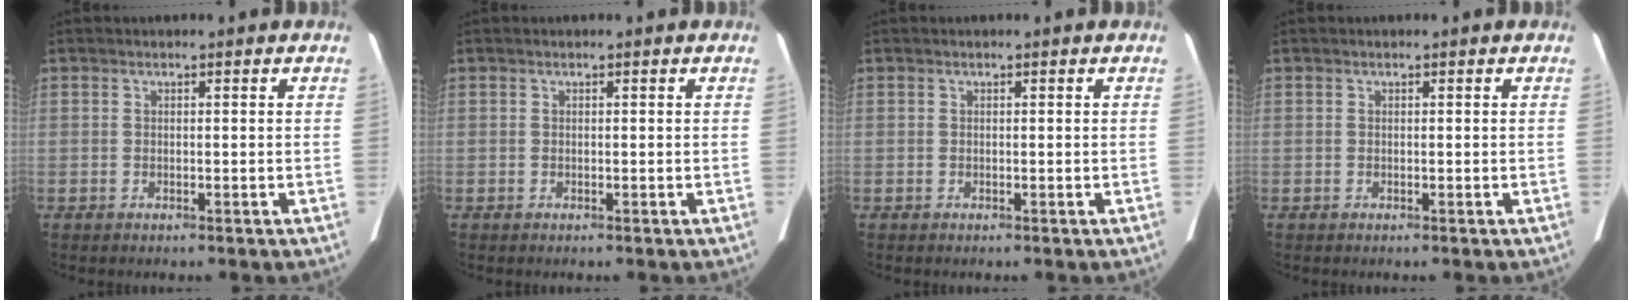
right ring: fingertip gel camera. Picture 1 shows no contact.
{"total": 0.0}
{"total": 0.0}
{"total": 0.0}